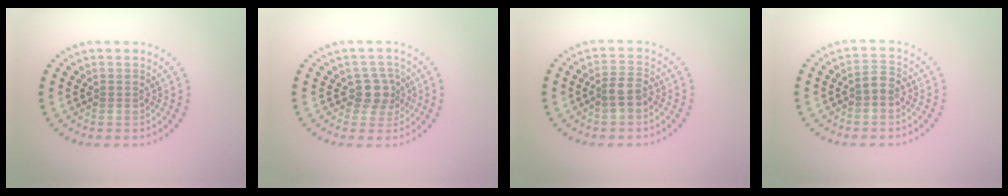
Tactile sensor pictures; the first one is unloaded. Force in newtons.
{"total": 2.4, "press": 2.0, "slide": 1.4}
{"total": 2.0, "press": 1.8, "slide": 0.9}
{"total": 1.5, "press": 1.4, "slide": 0.6}